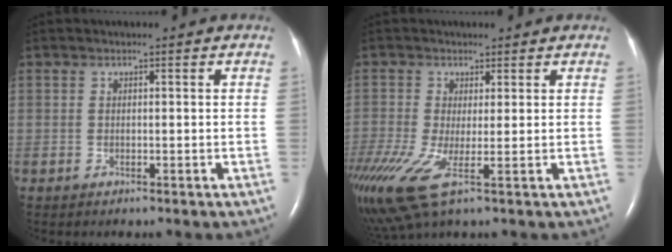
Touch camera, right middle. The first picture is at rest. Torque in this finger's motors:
{"motor_torque": [0.67, -0.44, 0.79, 0.21]}